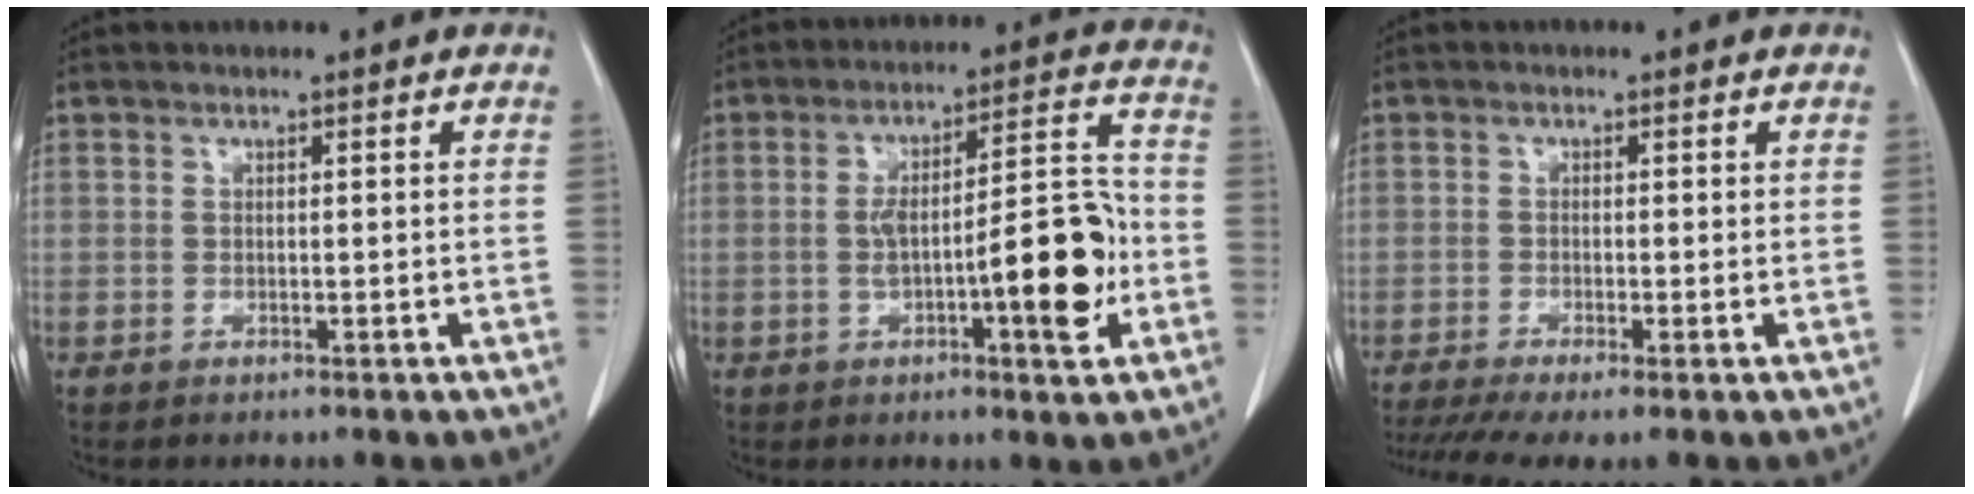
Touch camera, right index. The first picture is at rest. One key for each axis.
{"total": 13.5, "fx": -2.9, "fy": 2.5, "fz": 13.0, "tx": -0.194, "ty": 0.023, "tz": -0.040}
{"total": 6.6, "fx": -4.4, "fy": 0.9, "fz": 4.7, "tx": -0.081, "ty": -0.011, "tz": -0.078}